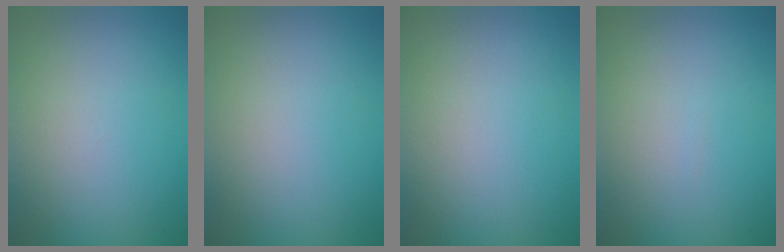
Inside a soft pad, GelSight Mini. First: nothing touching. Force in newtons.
{"total": 0.0}
{"total": 0.0}
{"total": 0.0}